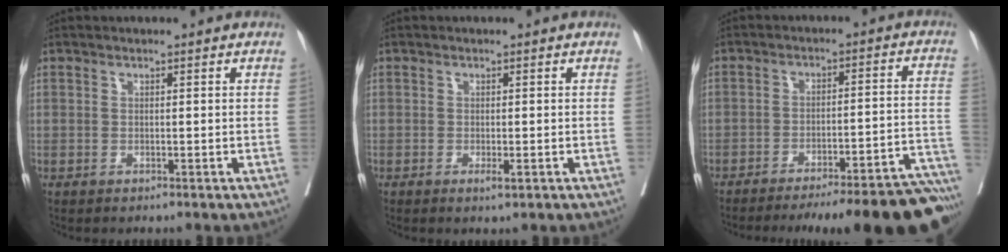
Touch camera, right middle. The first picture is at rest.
{"total": 1.3, "force": [-0.6, 0.2, 1.2], "torque": [-0.016, -0.002, -0.008]}
{"total": 24.3, "force": [-21.5, 2.0, 11.2], "torque": [-0.068, 0.001, -0.276]}